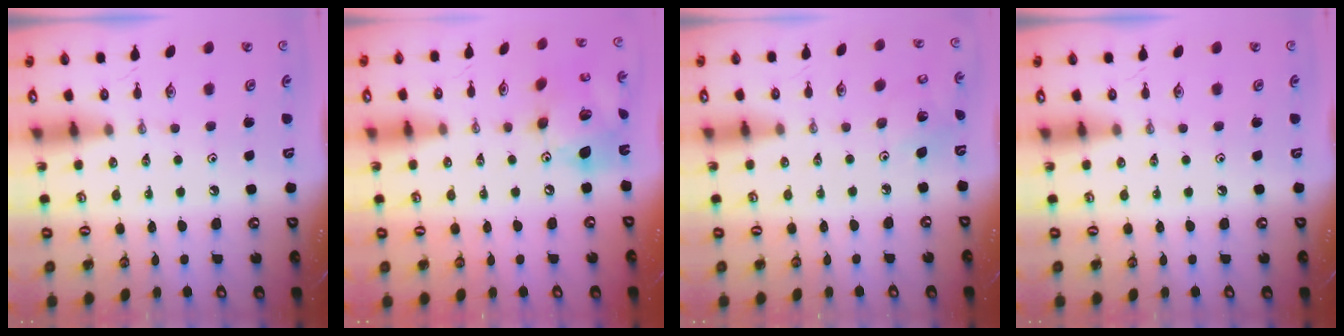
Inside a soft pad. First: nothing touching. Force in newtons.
{"total": 15.6, "press": 15.5, "slide": 1.6}
{"total": 3.5, "press": 3.5, "slide": 0.3}
{"total": 0.0}